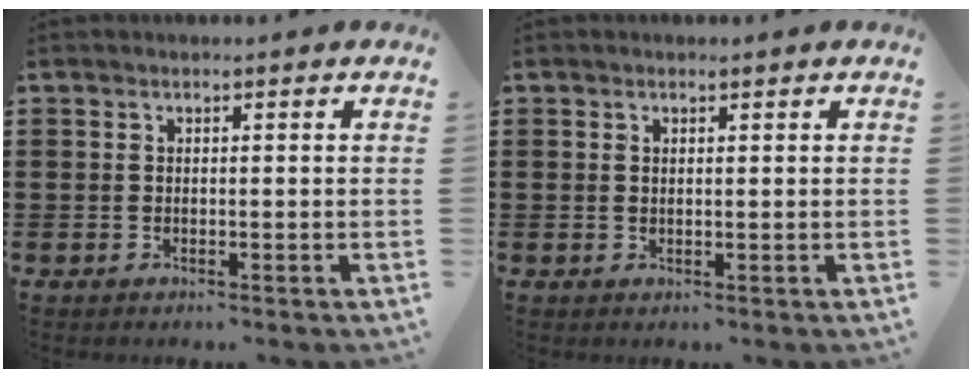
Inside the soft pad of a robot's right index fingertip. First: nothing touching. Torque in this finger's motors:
{"motor_torque": [0.29, 1.85, -0.01, -0.01]}